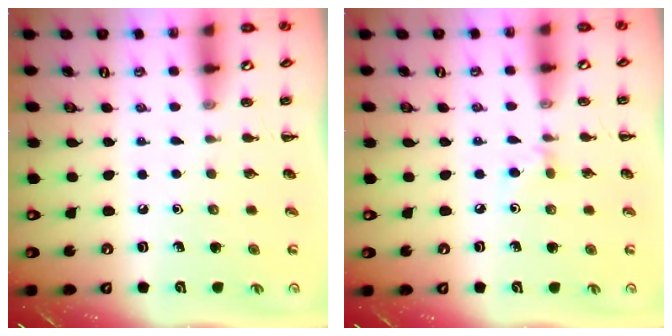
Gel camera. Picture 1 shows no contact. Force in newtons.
{"total": 5.1, "press": 4.8, "slide": 1.7}